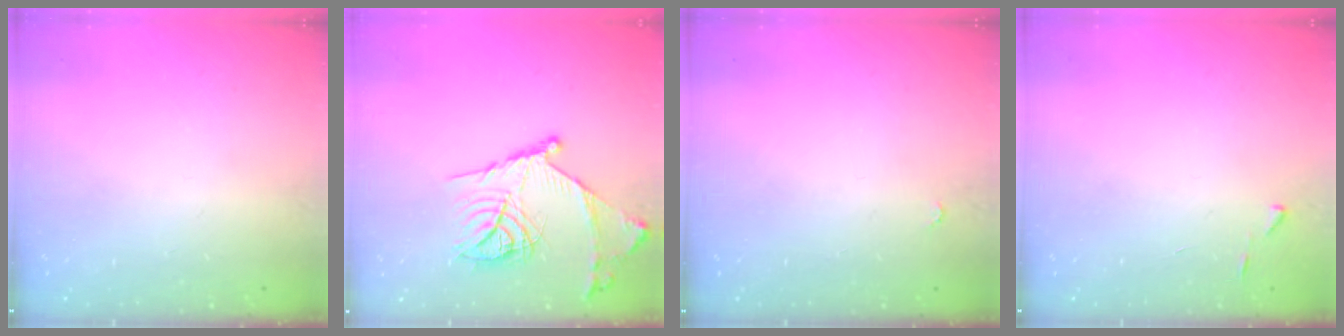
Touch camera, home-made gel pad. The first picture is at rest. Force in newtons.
{"total": 18.4, "press": 18.4, "slide": 1.3}
{"total": 2.8, "press": 2.8, "slide": 0.4}
{"total": 2.7, "press": 2.7, "slide": 0.3}